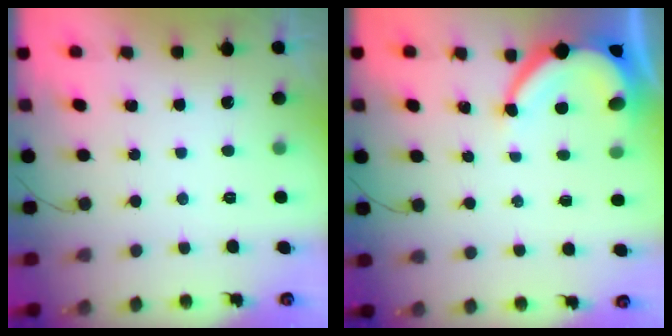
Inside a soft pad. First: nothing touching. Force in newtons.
{"total": 7.6, "press": 7.6, "slide": 0.6}